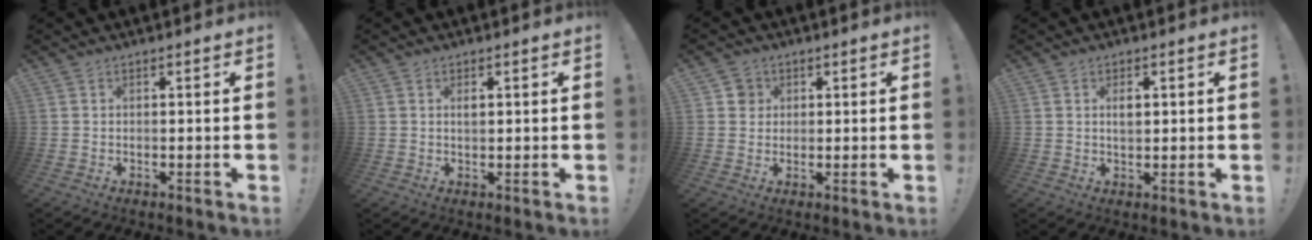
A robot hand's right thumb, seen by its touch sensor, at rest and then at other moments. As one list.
[{"total": 1.4, "force": [0.3, 0.8, 1.1], "torque": [-0.020, 0.003, 0.004]}, {"total": 3.6, "force": [1.0, 3.4, 0.9], "torque": [-0.002, 0.002, 0.017]}, {"total": 2.8, "force": [0.5, 1.7, 2.2], "torque": [-0.035, 0.001, 0.006]}]